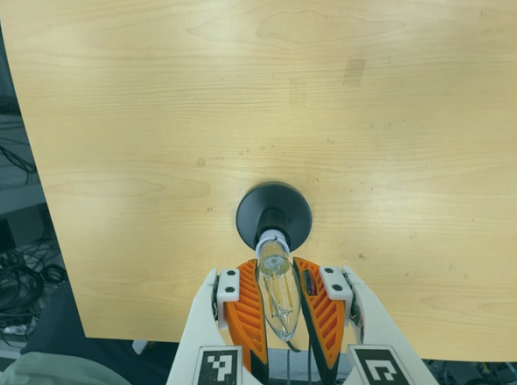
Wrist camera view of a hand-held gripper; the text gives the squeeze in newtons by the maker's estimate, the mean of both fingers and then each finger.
{"total": 18.9, "left": 19.4, "right": 18.5}